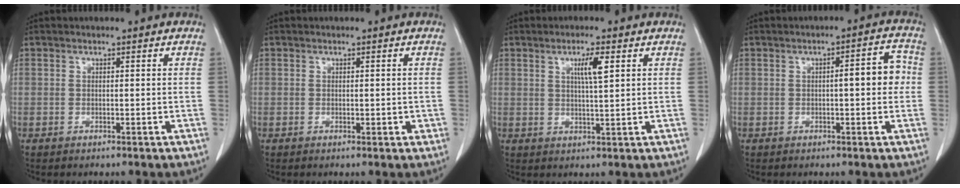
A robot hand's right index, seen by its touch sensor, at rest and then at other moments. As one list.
[{"total": 1.4, "force": [-0.1, 0.7, 1.2], "torque": [-0.014, 0.000, 0.002]}, {"total": 4.1, "force": [1.6, 0.1, 3.7], "torque": [-0.063, -0.002, 0.026]}, {"total": 5.1, "force": [0.0, 1.2, 4.9], "torque": [-0.061, 0.020, -0.005]}]